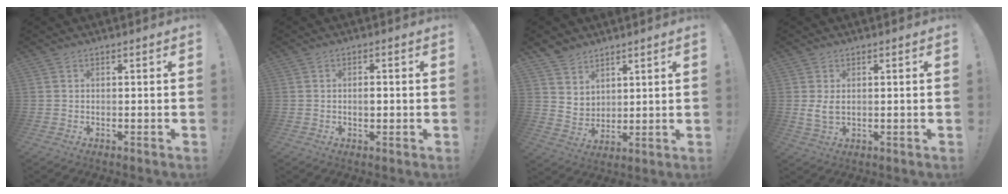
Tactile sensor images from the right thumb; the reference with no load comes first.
{"total": 1.8, "force": [-0.4, 1.1, 1.4], "torque": [-0.013, 0.000, -0.010]}
{"total": 7.6, "force": [5.9, 4.8, 0.7], "torque": [-0.014, -0.049, 0.116]}
{"total": 3.8, "force": [1.0, 2.2, 3.0], "torque": [-0.049, -0.003, 0.017]}